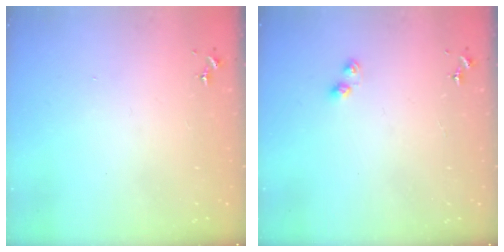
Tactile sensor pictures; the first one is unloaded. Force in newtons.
{"total": 4.9, "press": 4.8, "slide": 0.8}